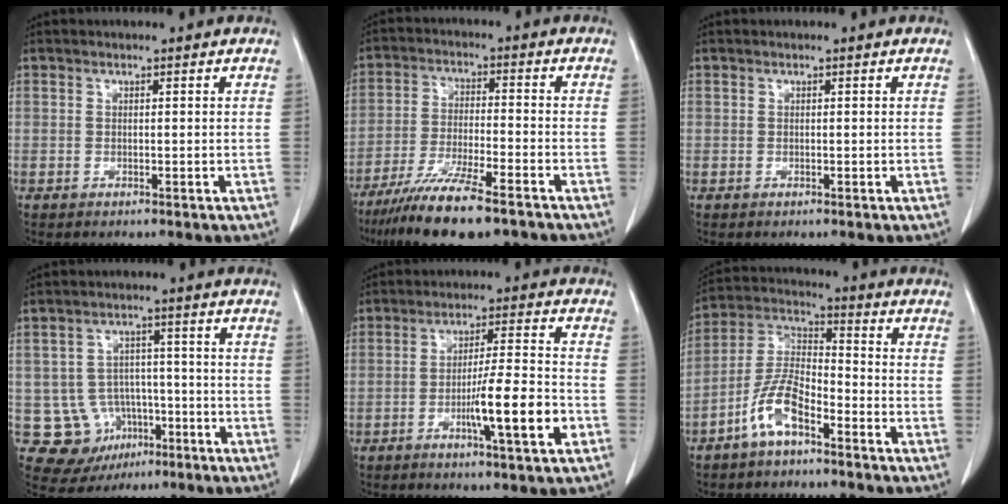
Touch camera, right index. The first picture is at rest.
{"total": 13.1, "force": [-9.8, 1.7, 8.6], "torque": [-0.158, -0.034, -0.166]}
{"total": 0.0}
{"total": 9.3, "force": [-3.0, 8.5, 2.1], "torque": [-0.044, 0.019, -0.033]}
{"total": 9.8, "force": [-3.6, 0.2, 9.1], "torque": [-0.150, -0.006, -0.060]}
{"total": 8.7, "force": [-5.2, 2.9, 6.4], "torque": [-0.146, 0.010, -0.106]}